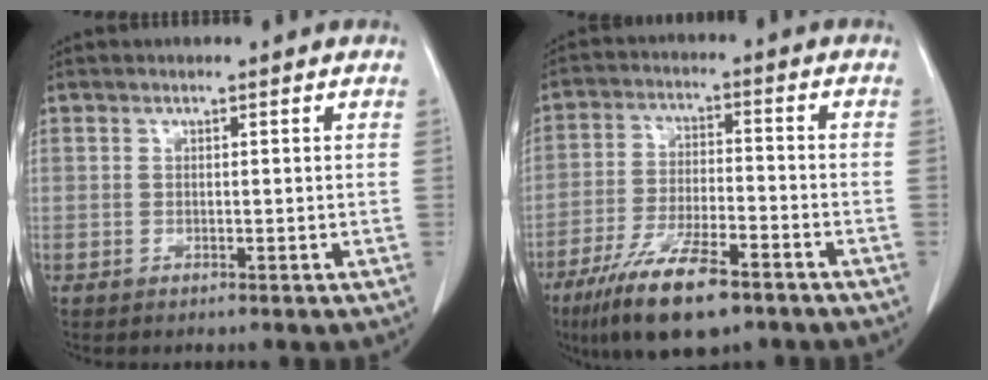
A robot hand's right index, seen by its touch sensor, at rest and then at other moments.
{"total": 13.0, "force": [-8.6, 3.1, 9.3], "torque": [-0.174, -0.020, -0.149]}